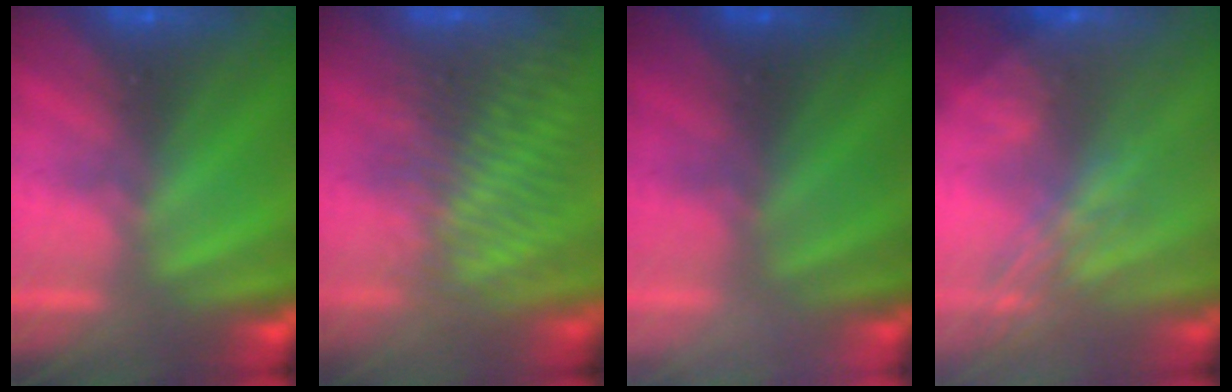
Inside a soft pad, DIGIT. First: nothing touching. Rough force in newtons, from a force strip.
{"total": 3.4}
{"total": 2.4}
{"total": 2.7}